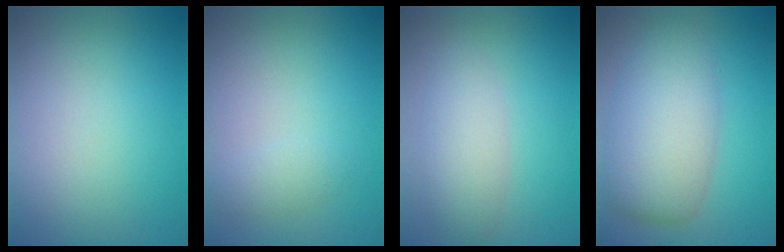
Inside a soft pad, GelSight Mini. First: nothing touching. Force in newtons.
{"total": 1.2, "press": 1.2, "slide": 0.0}
{"total": 3.1, "press": 3.1, "slide": 0.2}
{"total": 7.0, "press": 6.9, "slide": 0.4}